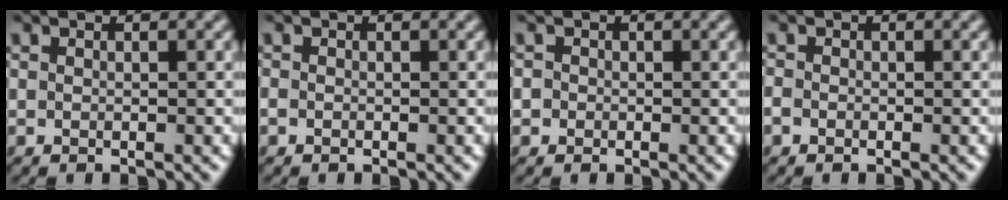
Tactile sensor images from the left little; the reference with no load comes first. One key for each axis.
{"total": 0.5, "fx": -0.3, "fy": 0.4, "fz": 0.2, "tx": -0.005, "ty": 0.000, "tz": -0.008}
{"total": 1.4, "fx": 0.2, "fy": 1.3, "fz": 0.5, "tx": -0.003, "ty": 0.008, "tz": 0.000}
{"total": 0.8, "fx": -0.5, "fy": 0.6, "fz": 0.3, "tx": -0.006, "ty": -0.001, "tz": -0.012}